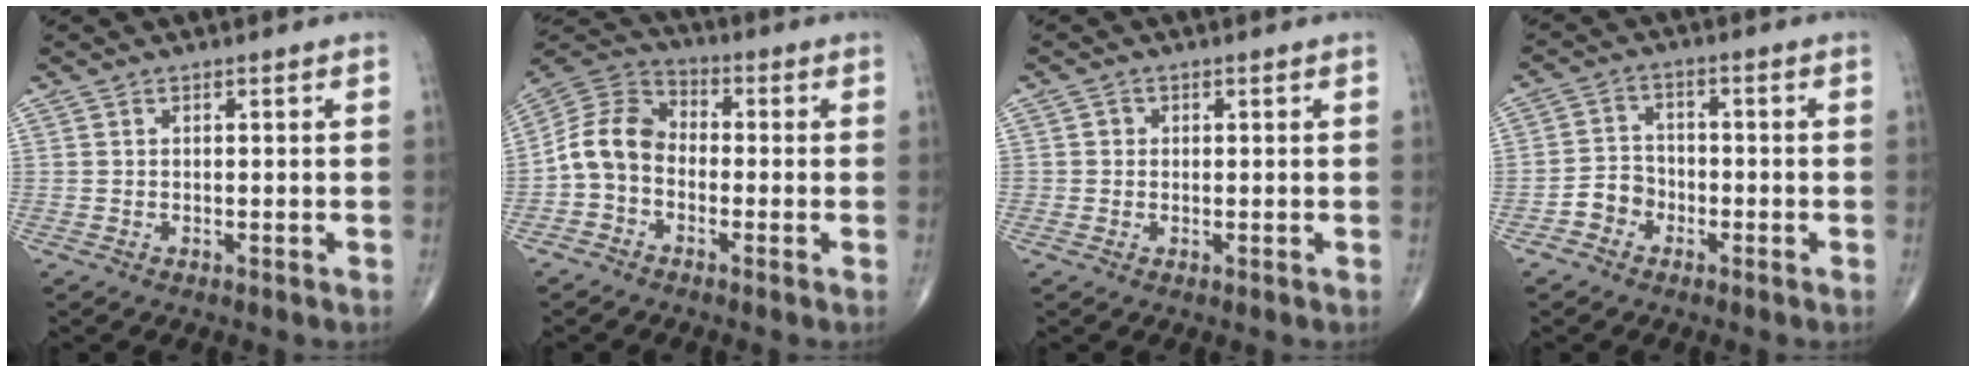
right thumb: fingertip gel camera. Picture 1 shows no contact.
{"total": 9.1, "force": [-2.1, 7.0, 5.5], "torque": [-0.093, 0.036, -0.058]}
{"total": 1.3, "force": [0.0, 1.3, 0.2], "torque": [0.005, 0.003, -0.002]}
{"total": 4.6, "force": [-2.3, 3.7, 1.4], "torque": [-0.005, 0.021, -0.051]}